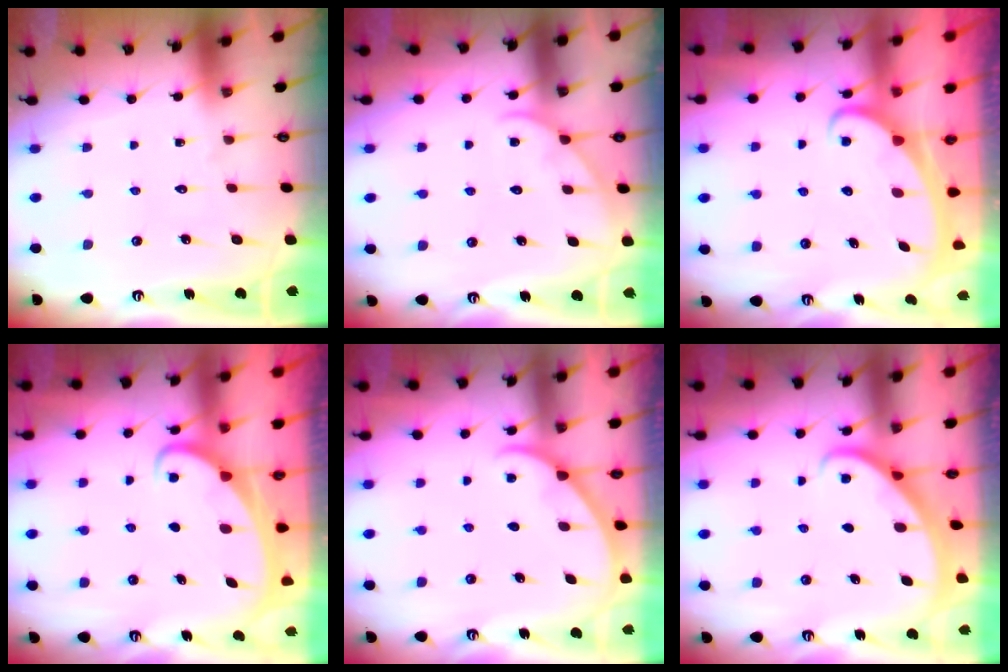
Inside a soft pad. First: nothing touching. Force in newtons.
{"total": 3.2, "press": 3.1, "slide": 0.4}
{"total": 2.3, "press": 2.3, "slide": 0.3}
{"total": 2.3, "press": 2.3, "slide": 0.3}
{"total": 1.8, "press": 1.8, "slide": 0.1}
{"total": 2.4, "press": 2.4, "slide": 0.2}